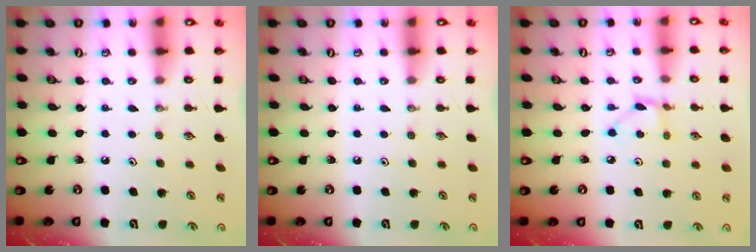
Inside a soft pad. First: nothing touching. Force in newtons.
{"total": 0.0}
{"total": 2.9, "press": 2.9, "slide": 0.3}